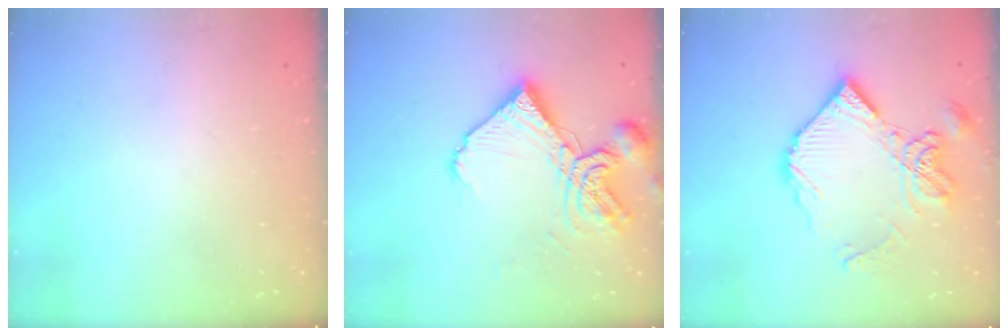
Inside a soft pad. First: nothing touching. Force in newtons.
{"total": 14.0, "press": 13.9, "slide": 1.7}
{"total": 15.2, "press": 15.1, "slide": 2.0}